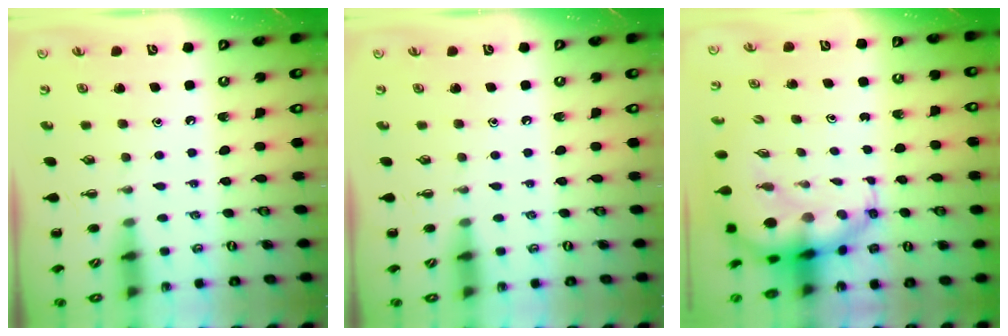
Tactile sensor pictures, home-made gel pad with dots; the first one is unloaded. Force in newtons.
{"total": 0.0}
{"total": 8.0, "press": 7.7, "slide": 2.3}